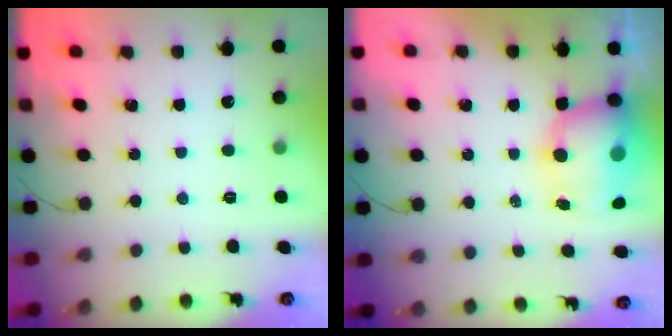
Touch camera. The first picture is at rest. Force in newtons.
{"total": 10.9, "press": 10.5, "slide": 2.6}